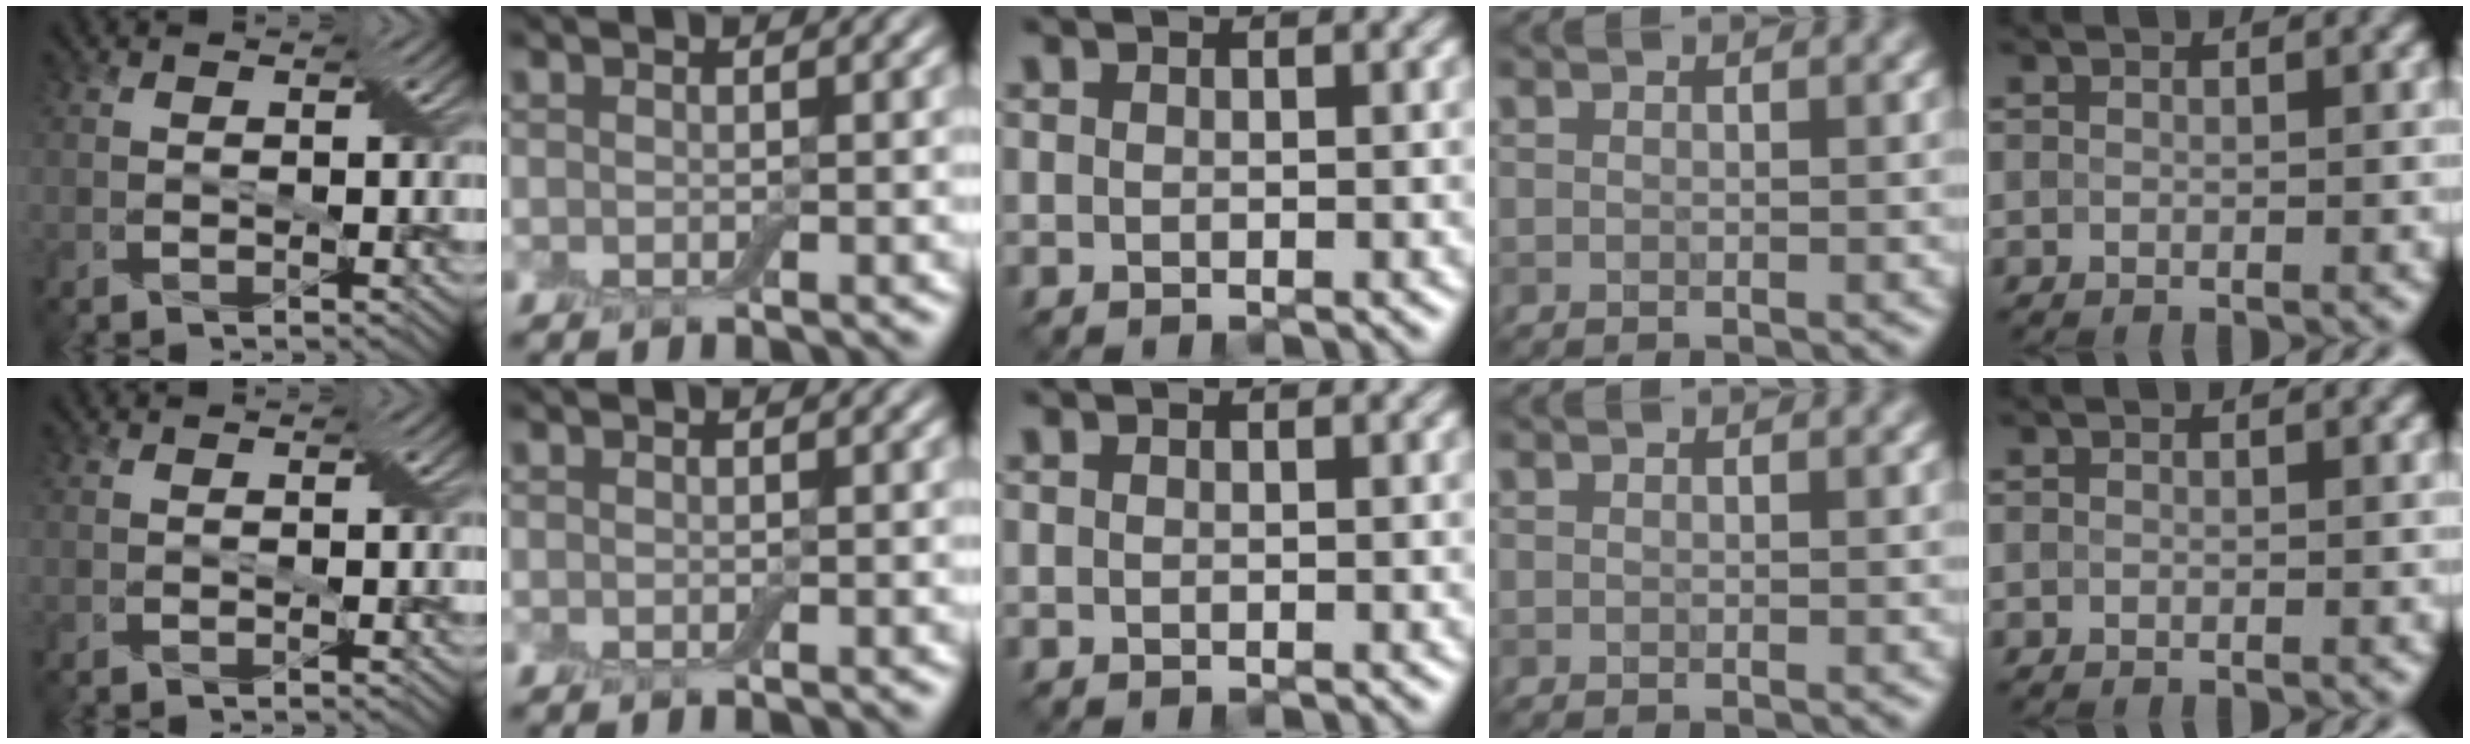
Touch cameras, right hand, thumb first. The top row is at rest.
{}